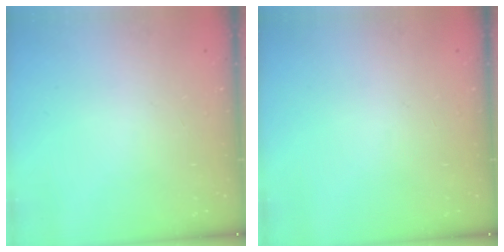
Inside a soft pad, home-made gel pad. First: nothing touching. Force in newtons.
{"total": 0.0}